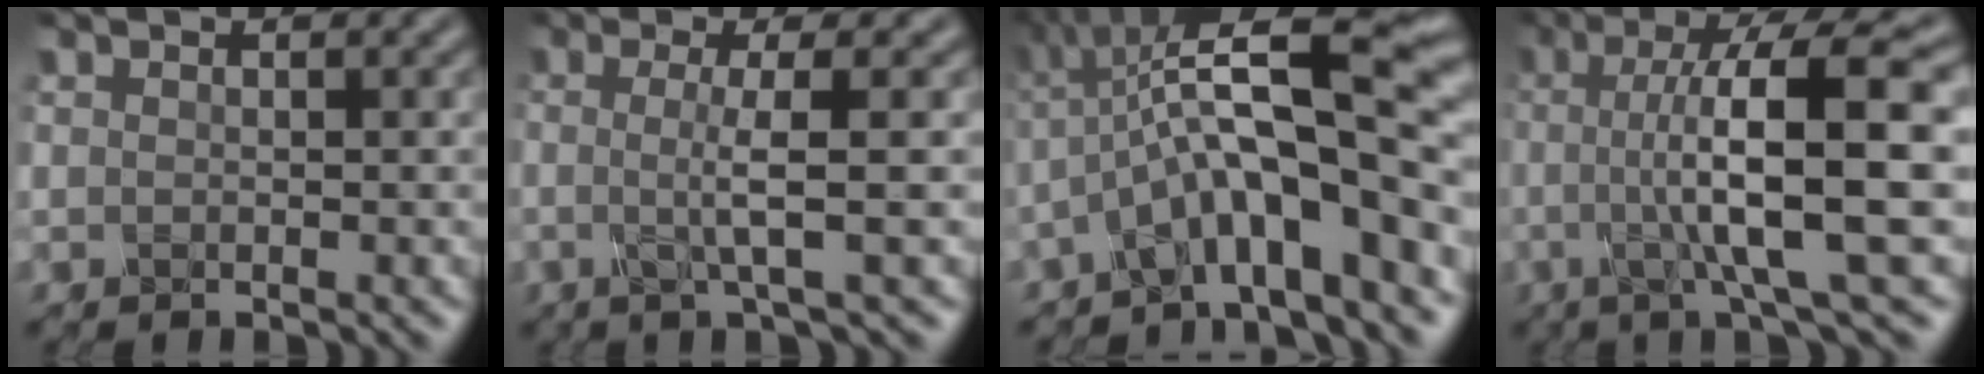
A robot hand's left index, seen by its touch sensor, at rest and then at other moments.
{"total": 3.6, "force": [-0.5, 0.5, 3.5], "torque": [-0.058, -0.006, -0.017]}
{"total": 10.7, "force": [-2.1, 2.7, 10.1], "torque": [-0.154, 0.020, -0.044]}
{"total": 11.7, "force": [-0.1, 2.3, 11.5], "torque": [-0.139, 0.012, -0.009]}